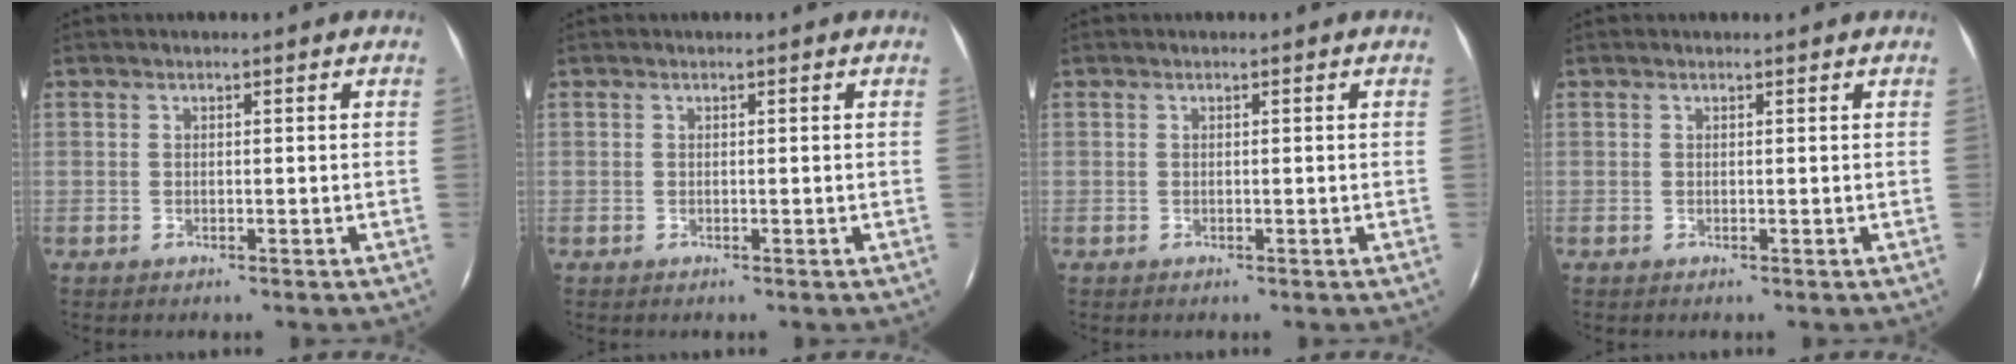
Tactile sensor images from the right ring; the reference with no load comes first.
{"total": 0.0}
{"total": 0.0}
{"total": 1.1, "force": [1.1, -0.1, 0.2], "torque": [-0.012, 0.001, 0.010]}